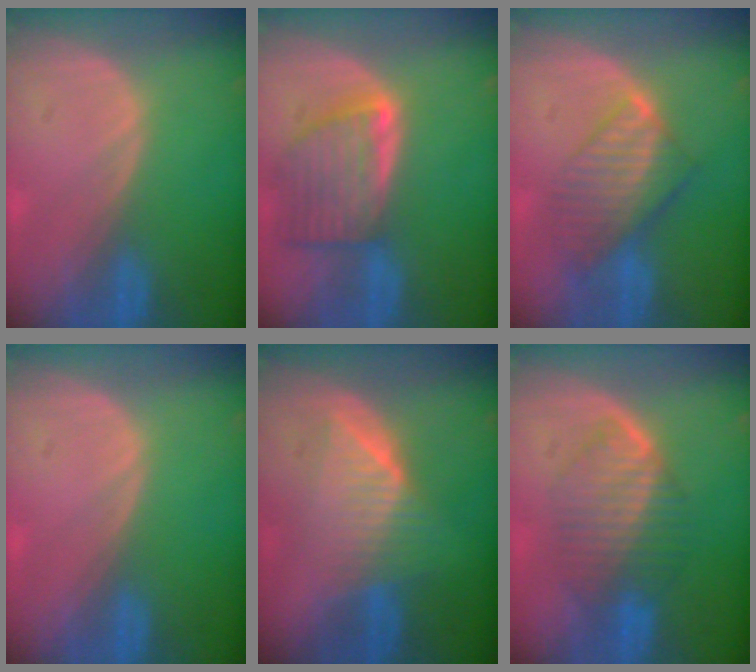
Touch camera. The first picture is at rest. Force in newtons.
{"total": 8.0, "press": 7.3, "slide": 3.3}
{"total": 8.1, "press": 7.1, "slide": 4.0}
{"total": 0.0}
{"total": 6.5, "press": 6.5, "slide": 0.6}
{"total": 6.8, "press": 6.8, "slide": 0.2}